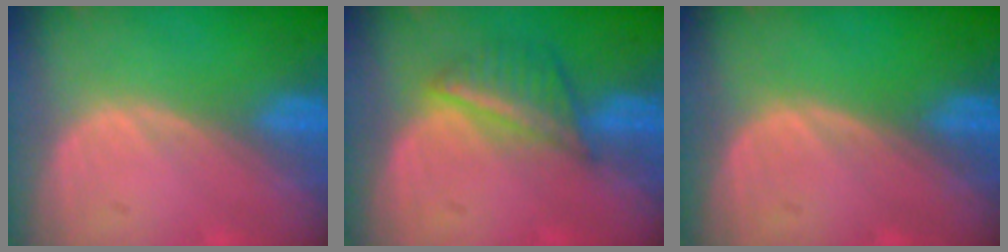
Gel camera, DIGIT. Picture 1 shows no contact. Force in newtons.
{"total": 5.6, "press": 5.3, "slide": 1.7}
{"total": 0.0}